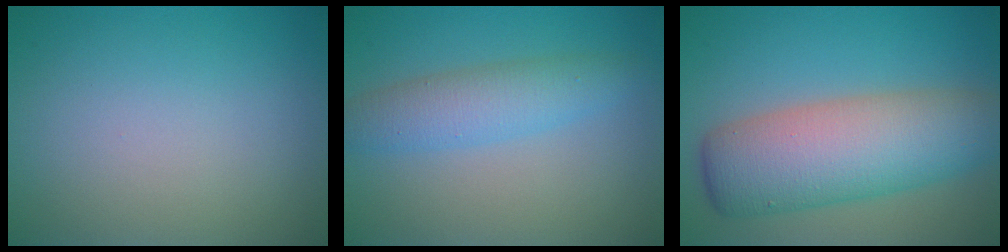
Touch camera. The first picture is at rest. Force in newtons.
{"total": 3.7, "press": 3.7, "slide": 0.1}
{"total": 9.1, "press": 9.1, "slide": 0.2}